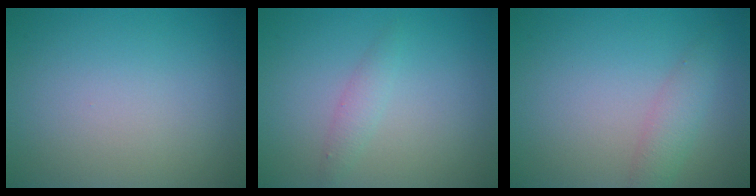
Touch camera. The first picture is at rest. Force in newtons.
{"total": 1.4, "press": 1.4, "slide": 0.1}
{"total": 2.2, "press": 2.2, "slide": 0.1}